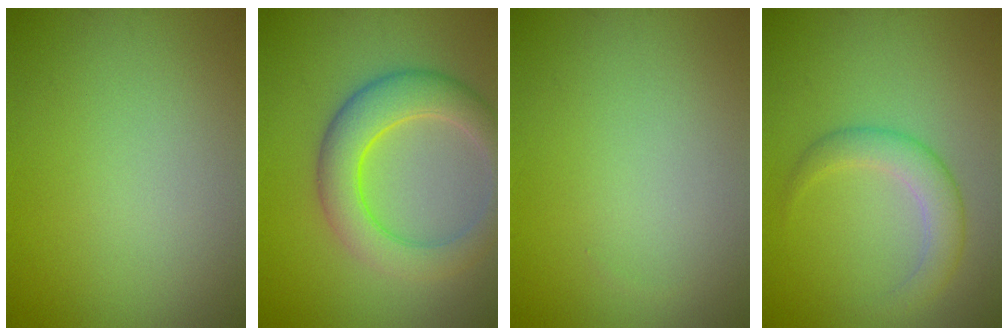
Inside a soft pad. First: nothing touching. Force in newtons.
{"total": 5.9, "press": 5.9, "slide": 0.2}
{"total": 0.0}
{"total": 3.2, "press": 3.2, "slide": 0.1}